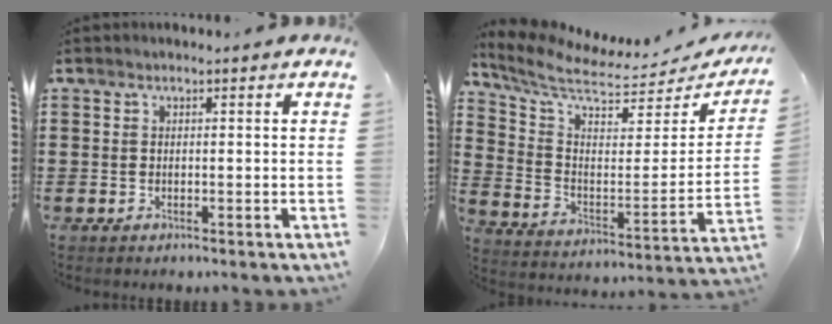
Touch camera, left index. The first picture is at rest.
{"total": 7.0, "force": [6.2, 1.0, 3.1], "torque": [-0.091, -0.059, 0.105]}